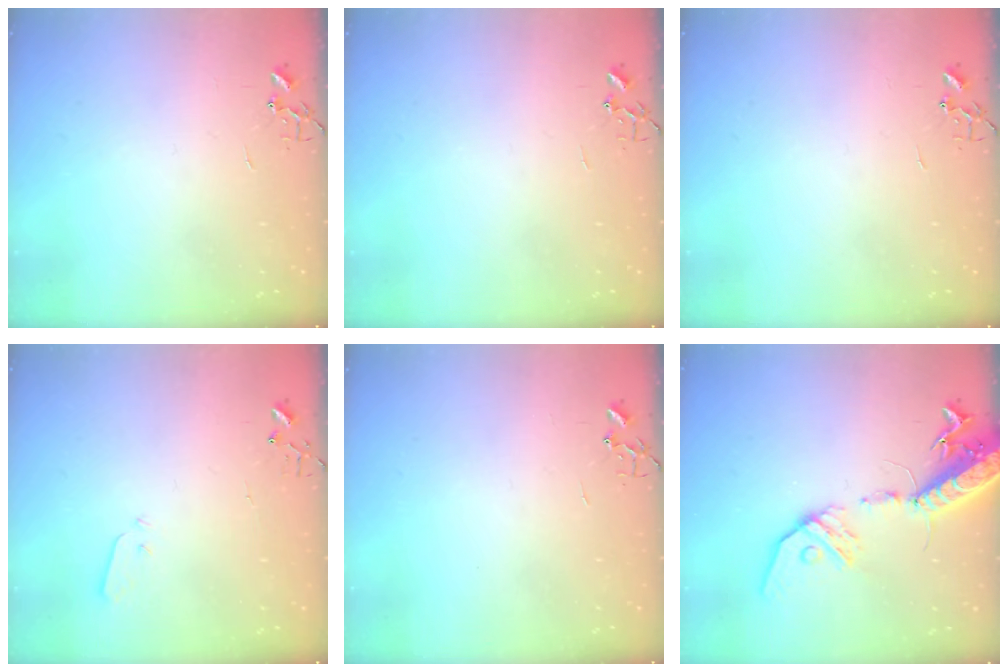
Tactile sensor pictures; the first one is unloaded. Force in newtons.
{"total": 0.0}
{"total": 0.0}
{"total": 3.4, "press": 3.3, "slide": 0.7}
{"total": 0.0}
{"total": 18.2, "press": 17.7, "slide": 4.0}